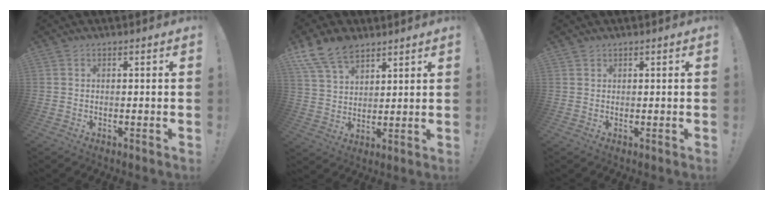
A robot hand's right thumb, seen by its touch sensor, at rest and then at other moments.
{"total": 12.1, "force": [8.7, 6.8, 4.8], "torque": [-0.094, -0.048, 0.171]}
{"total": 0.6, "force": [0.5, 0.2, 0.2], "torque": [-0.003, 0.000, 0.010]}